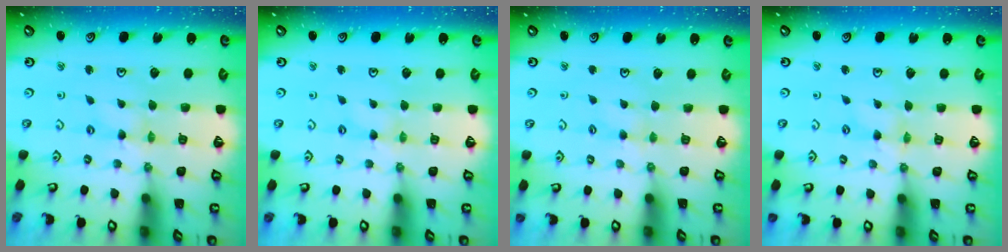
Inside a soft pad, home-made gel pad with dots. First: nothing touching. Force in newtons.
{"total": 1.0, "press": 1.0, "slide": 0.2}
{"total": 2.1, "press": 2.1, "slide": 0.4}
{"total": 0.0}